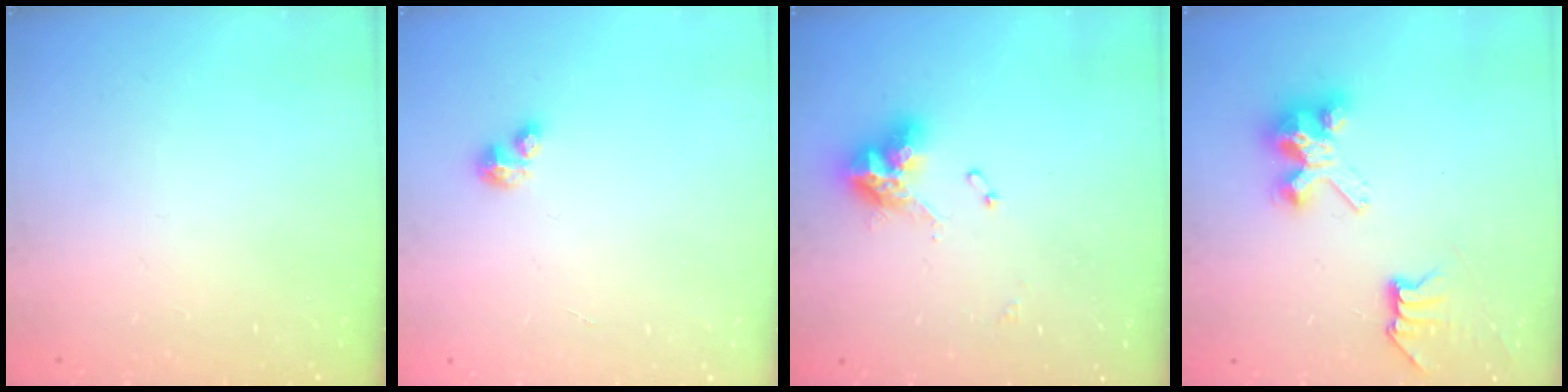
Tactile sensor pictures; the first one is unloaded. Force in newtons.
{"total": 2.1, "press": 2.1, "slide": 0.2}
{"total": 11.3, "press": 11.2, "slide": 1.0}
{"total": 7.4, "press": 7.4, "slide": 0.0}